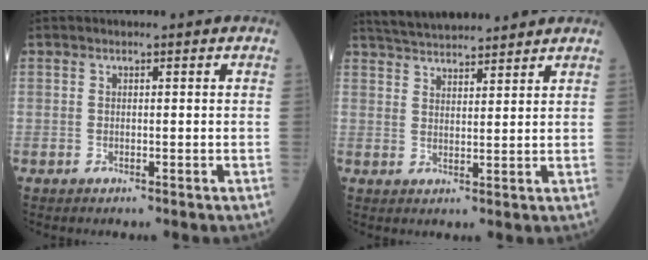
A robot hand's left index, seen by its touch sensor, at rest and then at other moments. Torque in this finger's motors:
{"motor_torque": [0.06, -0.51, 0.26, 0.06]}